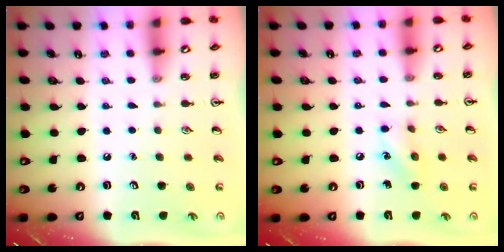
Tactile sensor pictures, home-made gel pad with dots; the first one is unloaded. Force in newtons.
{"total": 6.7, "press": 6.5, "slide": 1.5}